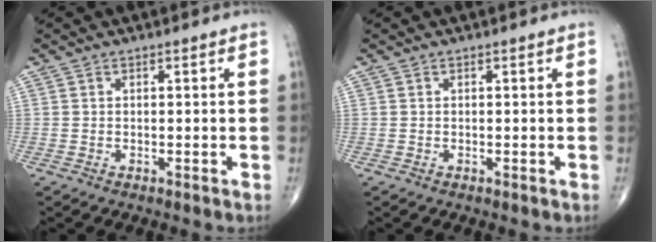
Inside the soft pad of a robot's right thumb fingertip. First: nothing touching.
{"total": 0.0}